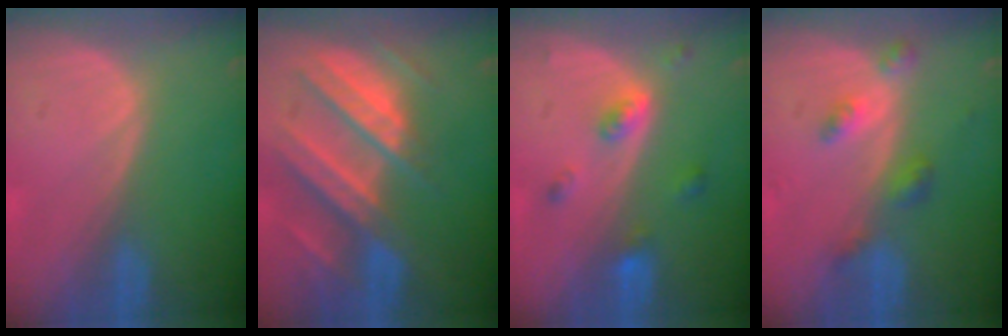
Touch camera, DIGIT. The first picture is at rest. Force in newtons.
{"total": 10.3, "press": 9.1, "slide": 4.9}
{"total": 4.3, "press": 3.9, "slide": 1.8}
{"total": 4.2, "press": 3.9, "slide": 1.6}